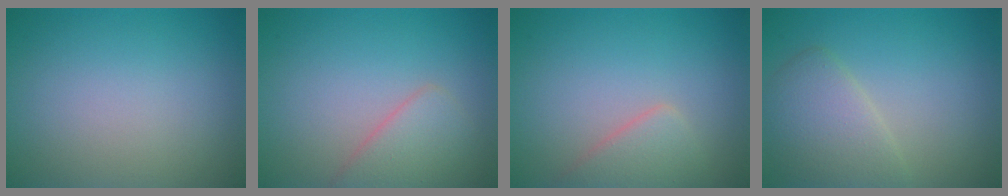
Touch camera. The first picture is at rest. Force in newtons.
{"total": 2.9, "press": 2.9, "slide": 0.1}
{"total": 2.6, "press": 2.6, "slide": 0.0}
{"total": 3.7, "press": 3.7, "slide": 0.3}